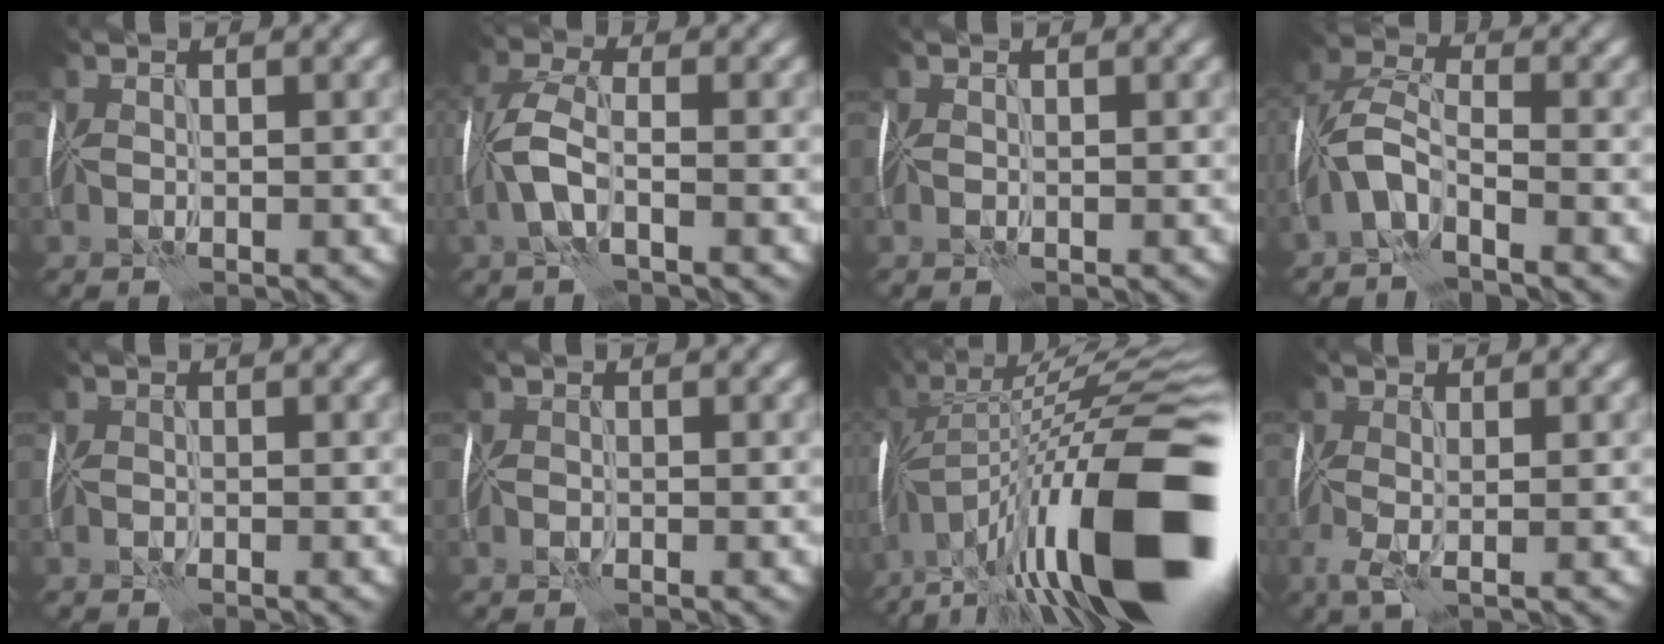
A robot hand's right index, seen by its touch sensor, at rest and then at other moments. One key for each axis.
{"total": 4.3, "fx": -1.2, "fy": 1.6, "fz": 3.8, "tx": -0.093, "ty": 0.008, "tz": -0.034}
{"total": 0.0}
{"total": 4.3, "fx": -2.6, "fy": 1.4, "fz": 3.2, "tx": -0.069, "ty": 0.006, "tz": -0.066}
{"total": 0.0}
{"total": 0.0}
{"total": 20.6, "fx": -6.1, "fy": 6.2, "fz": 18.7, "tx": -0.296, "ty": 0.026, "tz": -0.110}
{"total": 2.7, "fx": -0.5, "fy": 0.7, "fz": 2.6, "tx": -0.051, "ty": -0.007, "tz": -0.010}